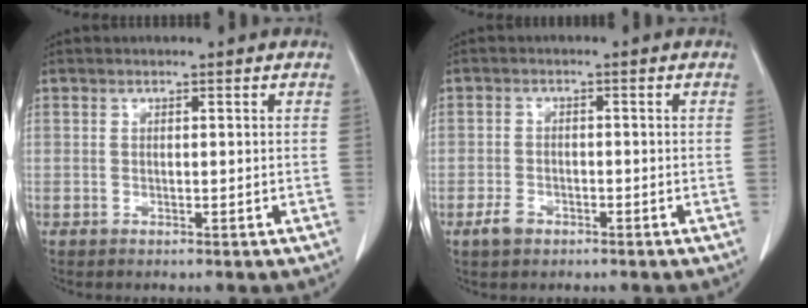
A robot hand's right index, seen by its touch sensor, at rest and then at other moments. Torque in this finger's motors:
{"motor_torque": [-0.32, 0.09, -0.66, -0.21]}